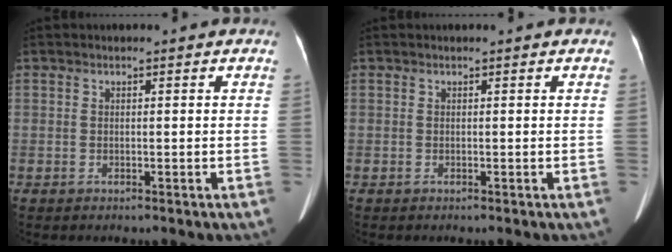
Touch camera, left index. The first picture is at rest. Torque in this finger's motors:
{"motor_torque": [0.02, 0.04, 0.05, 0.01]}